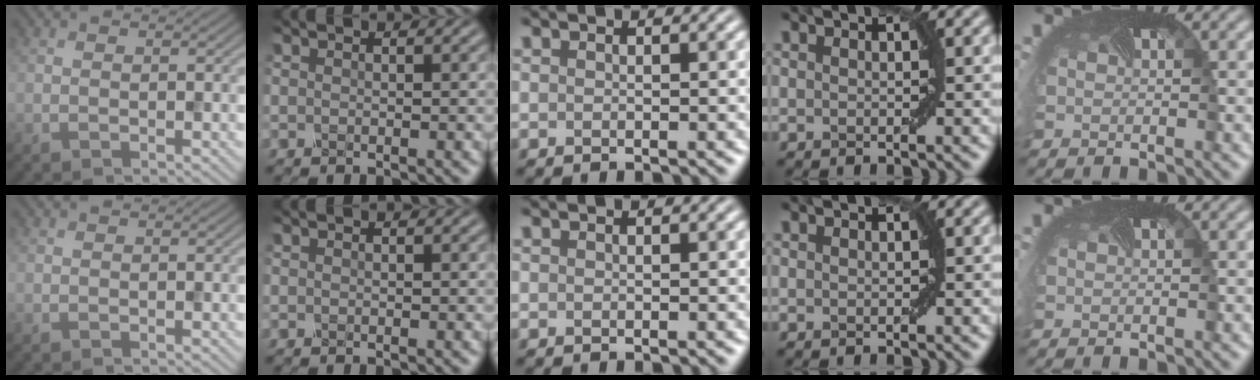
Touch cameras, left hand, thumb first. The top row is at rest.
{}